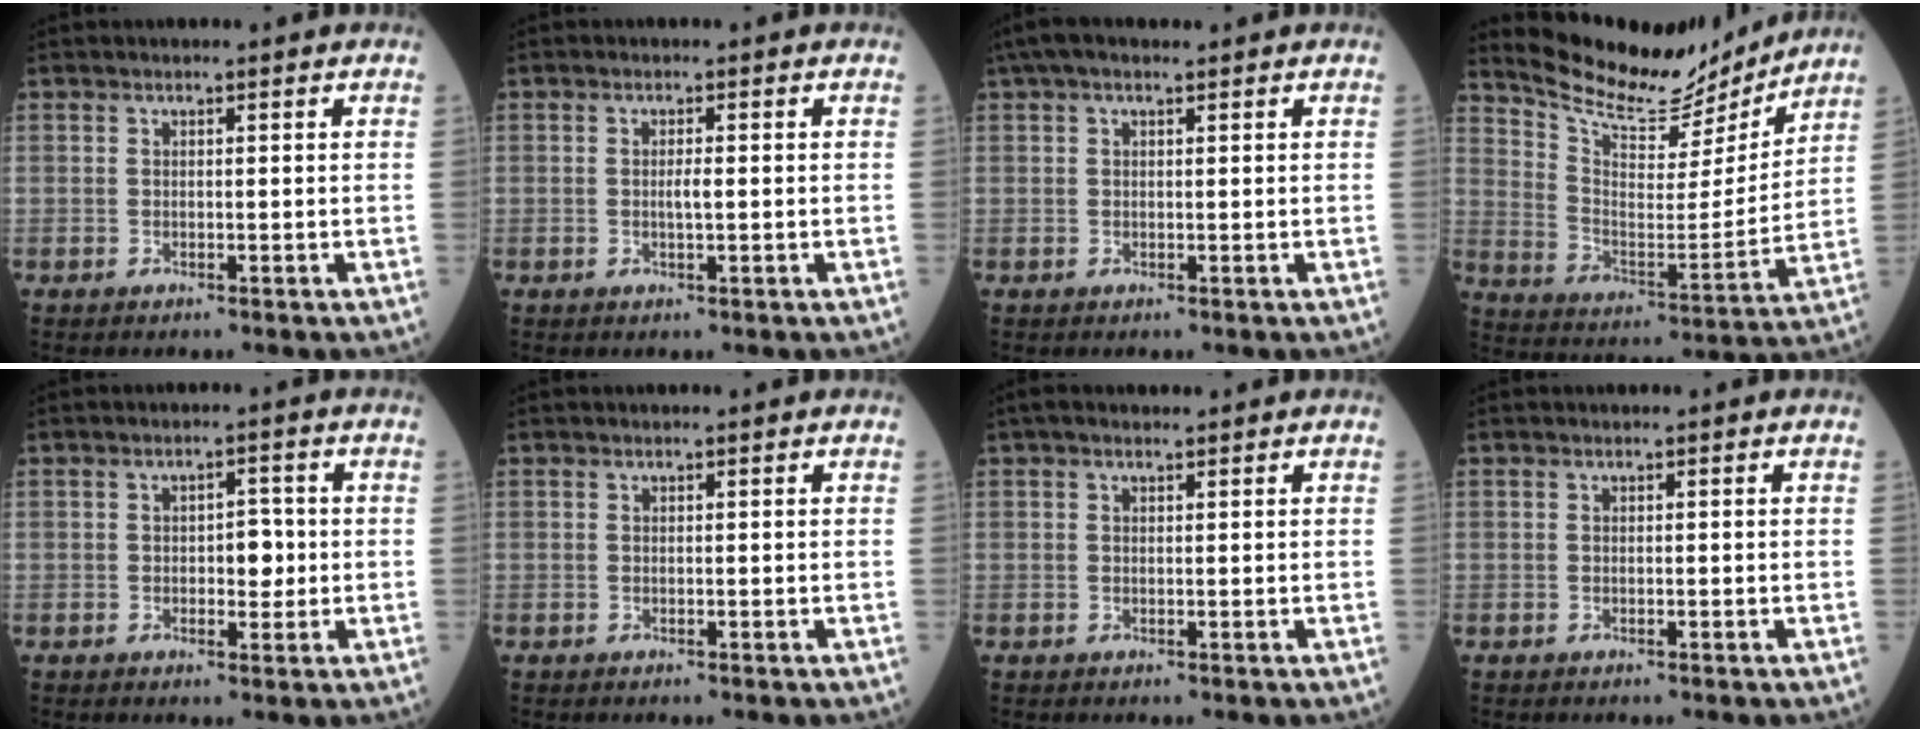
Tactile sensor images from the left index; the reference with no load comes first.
{"total": 1.4, "force": [-0.3, 0.1, 1.4], "torque": [-0.026, -0.003, -0.006]}
{"total": 4.6, "force": [3.1, 1.6, 3.1], "torque": [-0.062, 0.035, 0.053]}
{"total": 15.4, "force": [14.6, 3.2, 3.7], "torque": [-0.079, -0.023, 0.235]}
{"total": 3.4, "force": [-0.4, 1.8, 2.9], "torque": [-0.034, 0.005, -0.005]}
{"total": 0.0}
{"total": 1.7, "force": [1.1, 0.6, 1.1], "torque": [-0.020, 0.015, 0.016]}
{"total": 0.0}